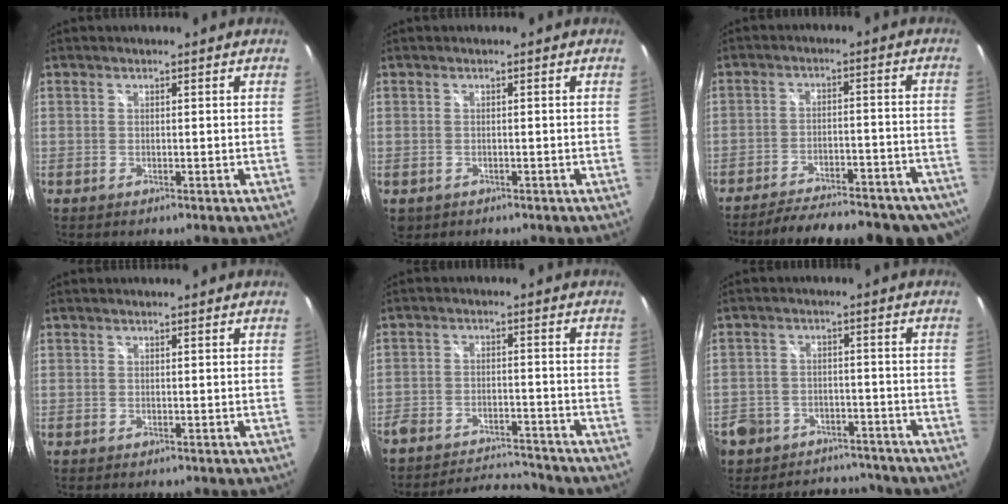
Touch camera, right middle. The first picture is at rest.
{"total": 1.9, "force": [-0.5, 1.7, 0.8], "torque": [-0.018, -0.005, -0.006]}
{"total": 22.6, "force": [-19.4, 6.2, 9.9], "torque": [-0.174, -0.018, -0.237]}
{"total": 0.0}
{"total": 11.4, "force": [-10.9, 2.2, 2.9], "torque": [-0.079, 0.001, -0.166]}
{"total": 15.4, "force": [-10.8, 9.9, 4.8], "torque": [-0.138, 0.022, -0.145]}